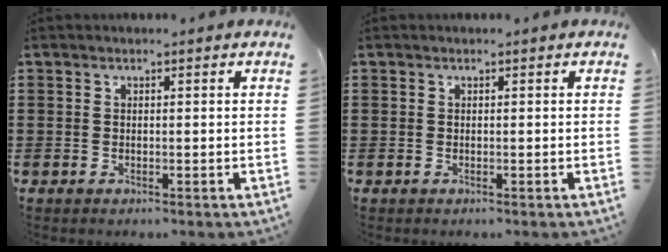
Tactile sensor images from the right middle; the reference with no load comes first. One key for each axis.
{"total": 0.0}